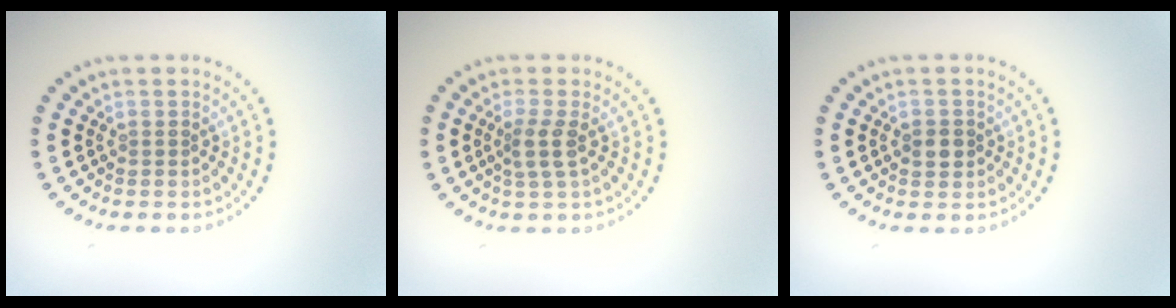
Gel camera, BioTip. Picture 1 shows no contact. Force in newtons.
{"total": 1.8, "press": 1.5, "slide": 1.0}
{"total": 1.6, "press": 1.5, "slide": 0.3}